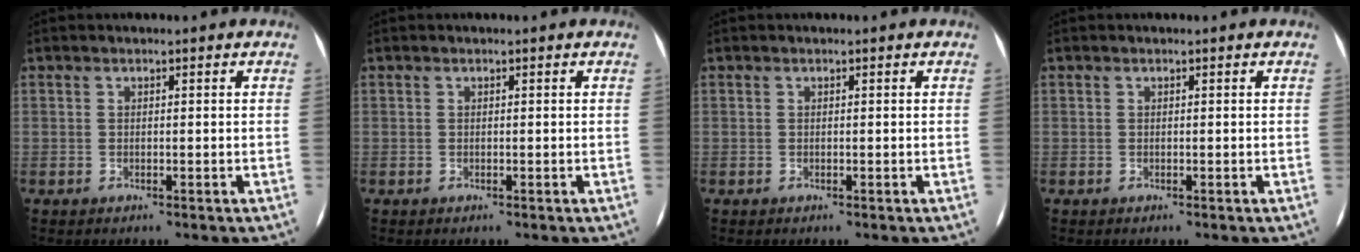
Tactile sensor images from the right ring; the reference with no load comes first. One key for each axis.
{"total": 0.0}
{"total": 0.0}
{"total": 0.0}